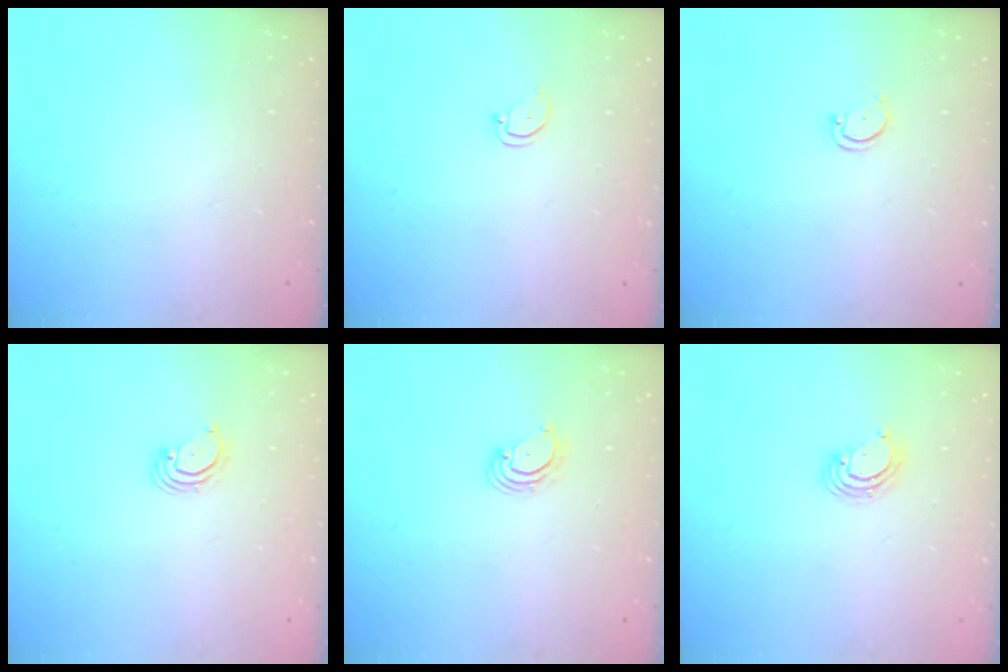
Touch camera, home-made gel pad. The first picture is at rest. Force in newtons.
{"total": 2.4, "press": 2.4, "slide": 0.2}
{"total": 2.9, "press": 2.9, "slide": 0.4}
{"total": 3.0, "press": 3.0, "slide": 0.3}
{"total": 2.9, "press": 2.9, "slide": 0.4}
{"total": 3.7, "press": 3.7, "slide": 0.3}